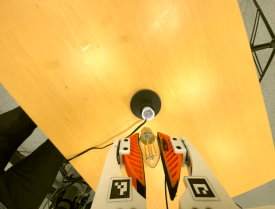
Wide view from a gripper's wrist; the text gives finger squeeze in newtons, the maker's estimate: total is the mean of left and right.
{"total": 21.5, "left": 24.2, "right": 18.8}